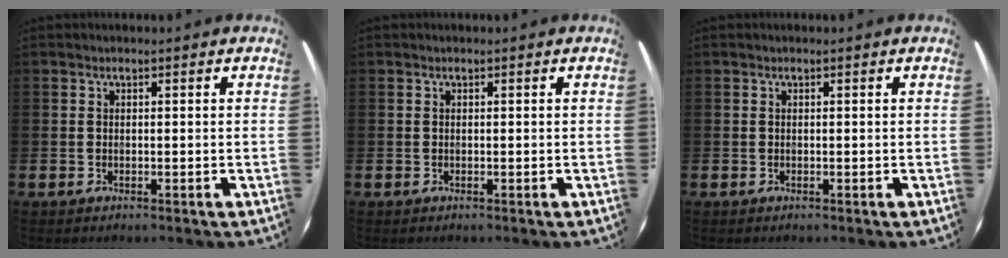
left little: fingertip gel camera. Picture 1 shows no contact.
{"total": 0.0}
{"total": 0.0}